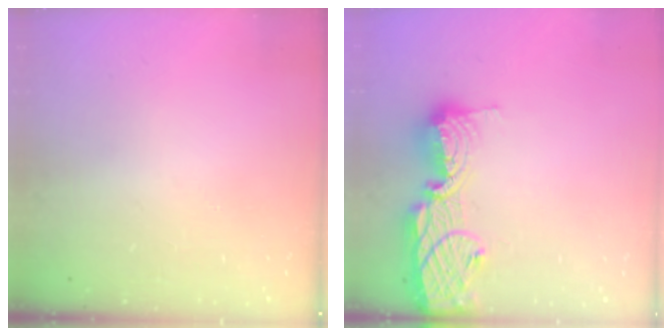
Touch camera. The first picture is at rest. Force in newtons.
{"total": 16.6, "press": 16.1, "slide": 4.0}